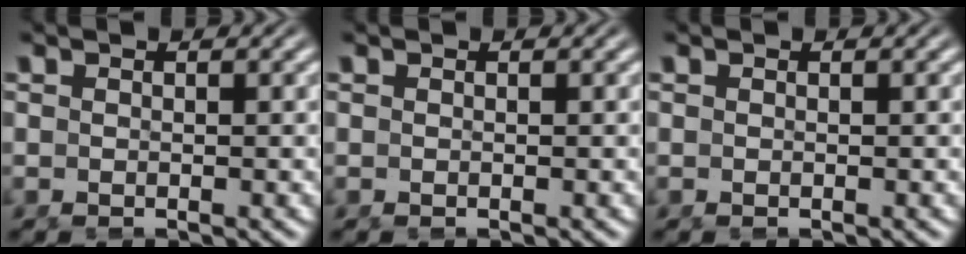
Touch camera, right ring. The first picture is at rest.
{"total": 0.0}
{"total": 0.0}